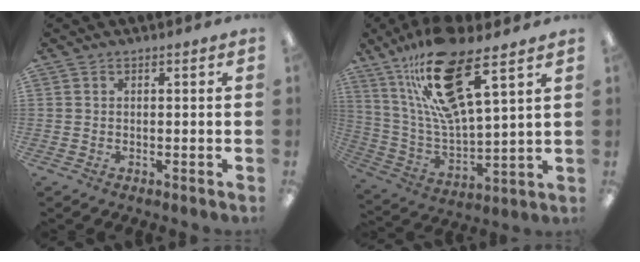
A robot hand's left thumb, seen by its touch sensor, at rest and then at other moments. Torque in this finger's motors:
{"motor_torque": [0.46, 0.46, 1.38, -1.40, 0.24]}